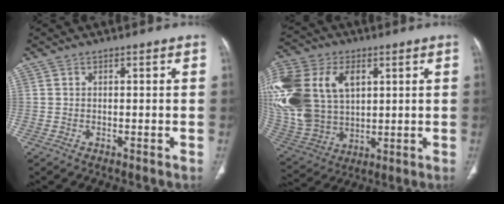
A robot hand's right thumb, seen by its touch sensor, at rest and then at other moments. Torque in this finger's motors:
{"motor_torque": [1.41, 1.58, 1.79, 0.98, 0.26]}